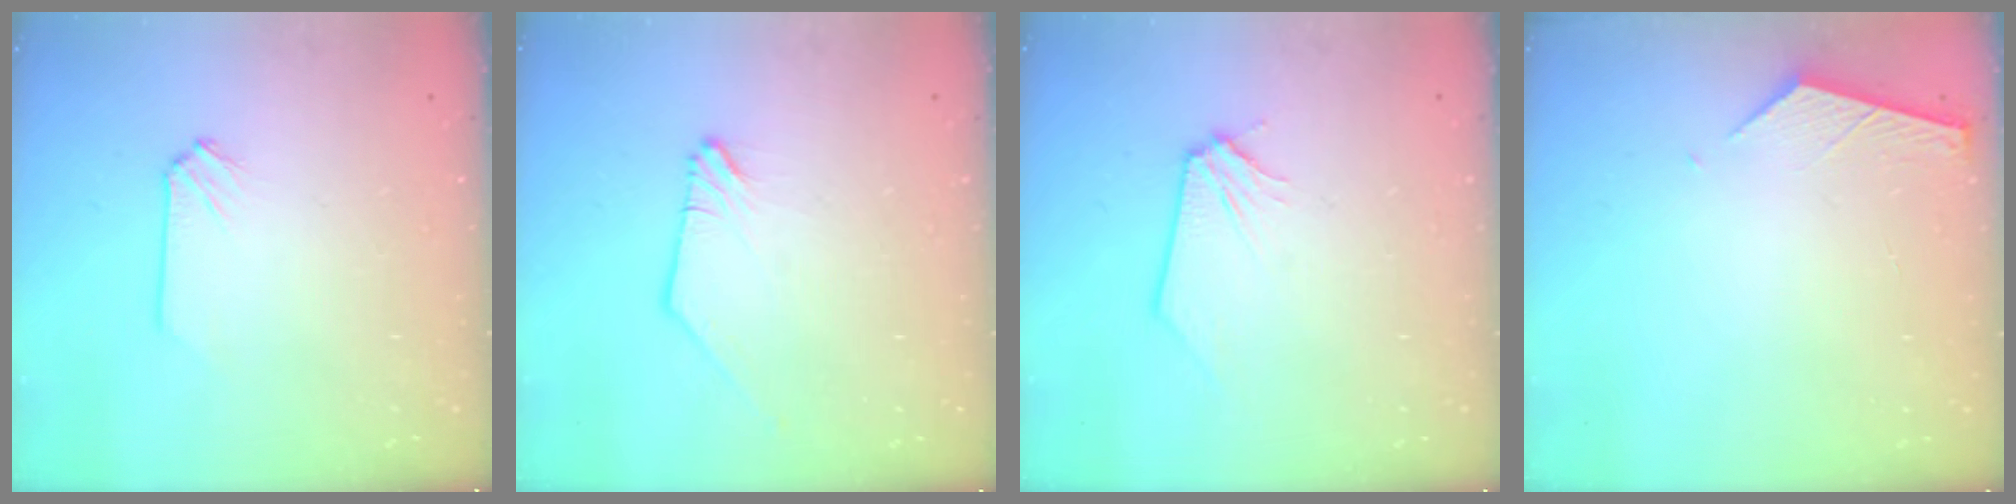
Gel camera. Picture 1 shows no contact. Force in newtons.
{"total": 0.0}
{"total": 0.0}
{"total": 3.5, "press": 3.4, "slide": 0.3}